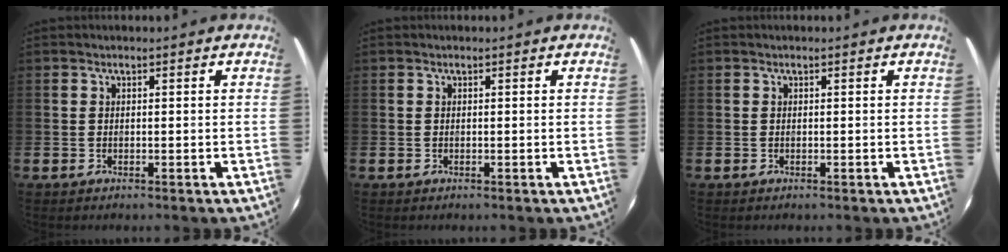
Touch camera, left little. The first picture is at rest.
{"total": 0.0}
{"total": 0.0}